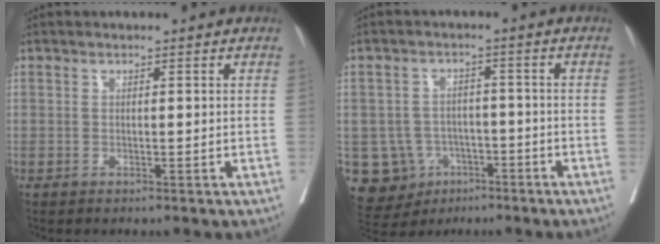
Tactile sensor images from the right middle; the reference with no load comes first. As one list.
[{"total": 9.9, "force": [-3.8, 8.9, 2.1], "torque": [-0.055, 0.017, -0.046]}]